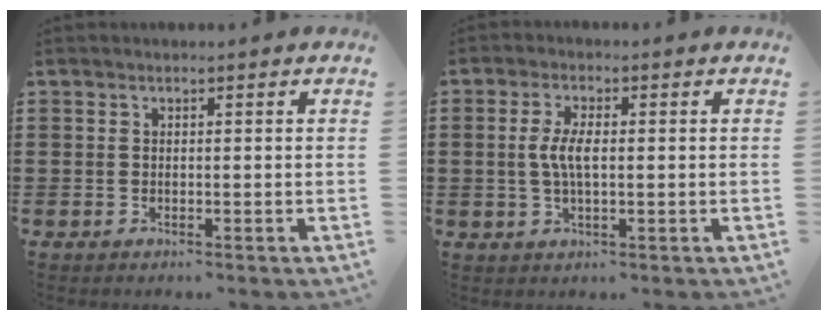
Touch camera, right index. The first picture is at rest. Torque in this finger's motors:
{"motor_torque": [1.19, 0.15, 0.28, 0.15]}